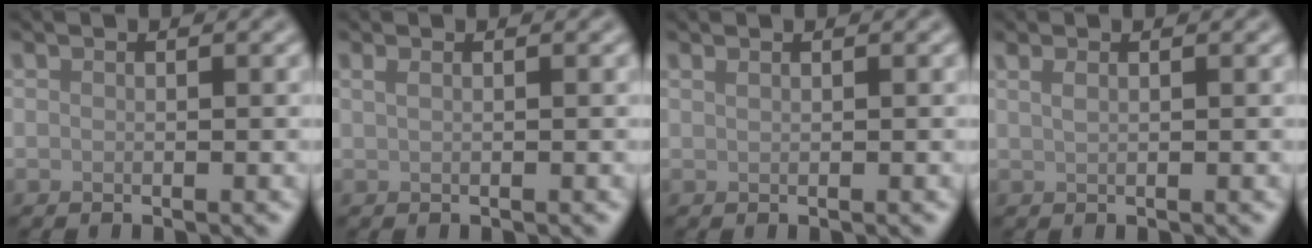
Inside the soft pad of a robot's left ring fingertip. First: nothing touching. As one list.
[{"total": 1.0, "force": [0.4, 0.5, 0.8], "torque": [-0.011, 0.001, 0.004]}, {"total": 0.5, "force": [0.4, 0.2, 0.3], "torque": [-0.004, 0.001, 0.006]}, {"total": 1.1, "force": [0.6, 0.5, 0.8], "torque": [-0.015, -0.001, 0.012]}]